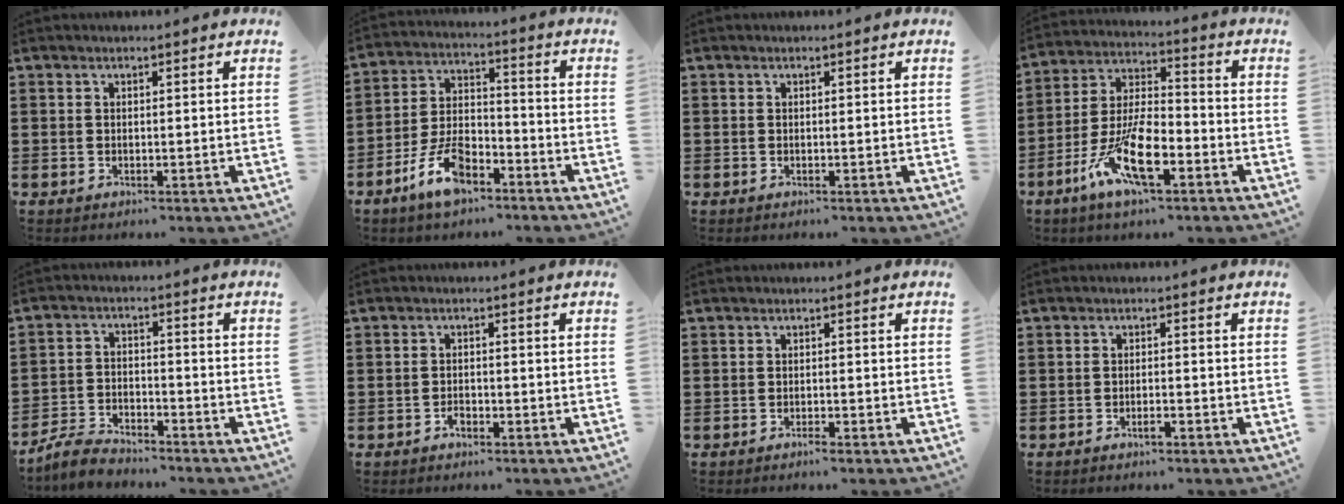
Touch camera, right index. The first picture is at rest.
{"total": 8.8, "force": [-5.4, 3.9, 5.8], "torque": [-0.132, 0.009, -0.103]}
{"total": 0.0}
{"total": 12.1, "force": [-5.9, 4.6, 9.5], "torque": [-0.208, 0.003, -0.111]}
{"total": 4.6, "force": [-4.4, 0.9, 0.9], "torque": [-0.032, 0.003, -0.092]}
{"total": 1.4, "force": [-1.2, 0.6, 0.5], "torque": [-0.014, -0.003, -0.023]}
{"total": 1.0, "force": [-0.9, 0.1, 0.4], "torque": [-0.011, -0.003, -0.016]}
{"total": 1.6, "force": [-1.1, 0.3, 1.1], "torque": [-0.022, -0.003, -0.019]}